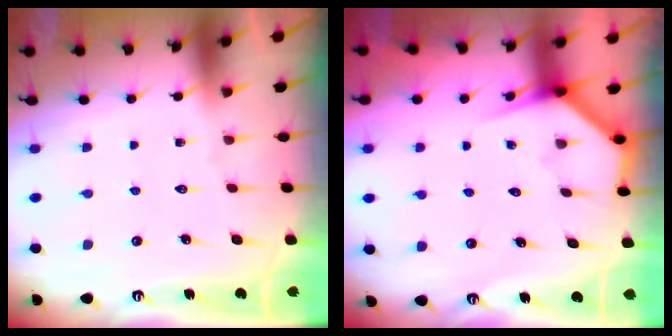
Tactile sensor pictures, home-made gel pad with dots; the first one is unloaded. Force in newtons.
{"total": 3.8, "press": 3.8, "slide": 0.2}